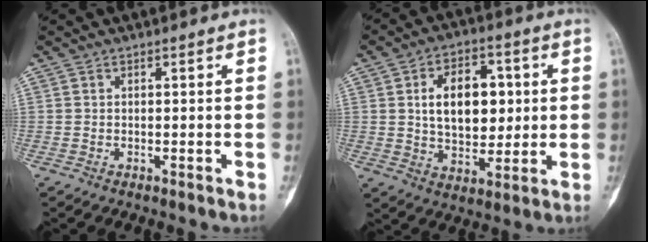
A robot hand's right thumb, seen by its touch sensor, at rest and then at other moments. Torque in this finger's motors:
{"motor_torque": [0.71, 2.71, 0.46, -0.31, 0.39]}